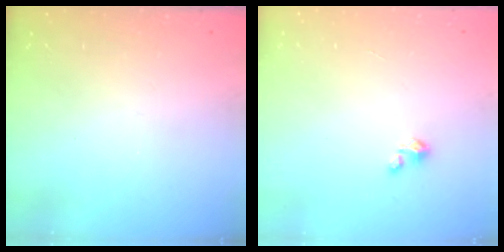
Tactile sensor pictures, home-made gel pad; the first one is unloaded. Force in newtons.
{"total": 1.8, "press": 1.8, "slide": 0.1}